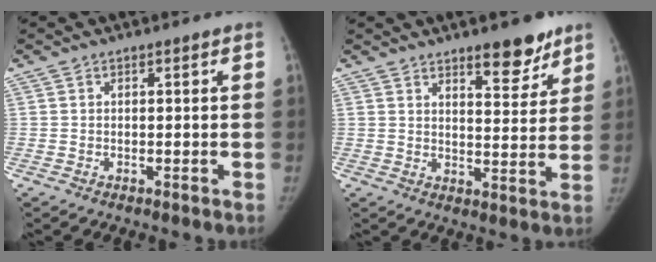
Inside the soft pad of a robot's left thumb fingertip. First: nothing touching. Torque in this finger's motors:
{"motor_torque": [0.39, -0.14, 0.64, -0.58, 0.09]}